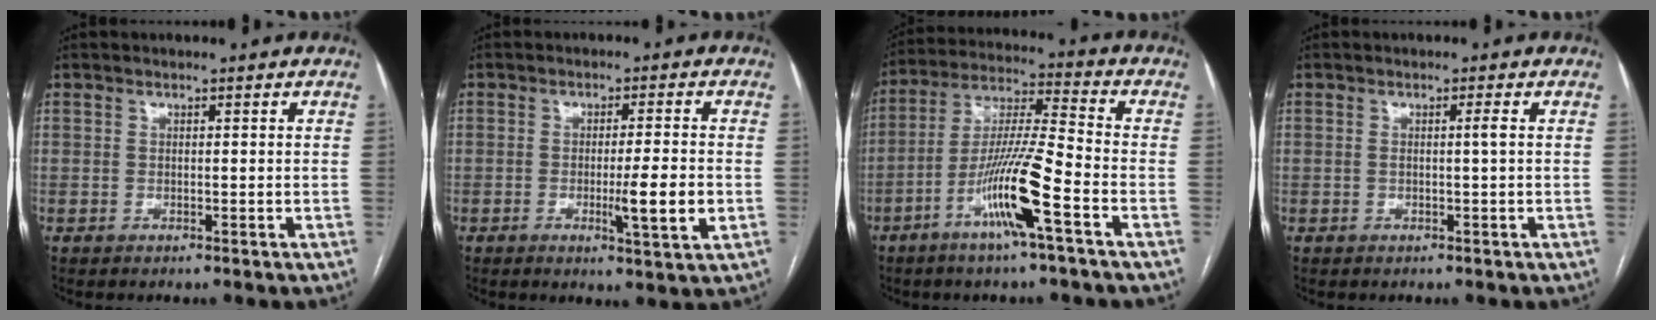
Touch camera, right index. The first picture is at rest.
{"total": 6.5, "force": [-1.5, -0.2, 6.3], "torque": [-0.095, -0.011, -0.022]}
{"total": 12.7, "force": [-5.8, -0.2, 11.3], "torque": [-0.222, -0.003, -0.111]}
{"total": 1.1, "force": [0.1, -0.3, 1.0], "torque": [-0.017, 0.001, 0.001]}